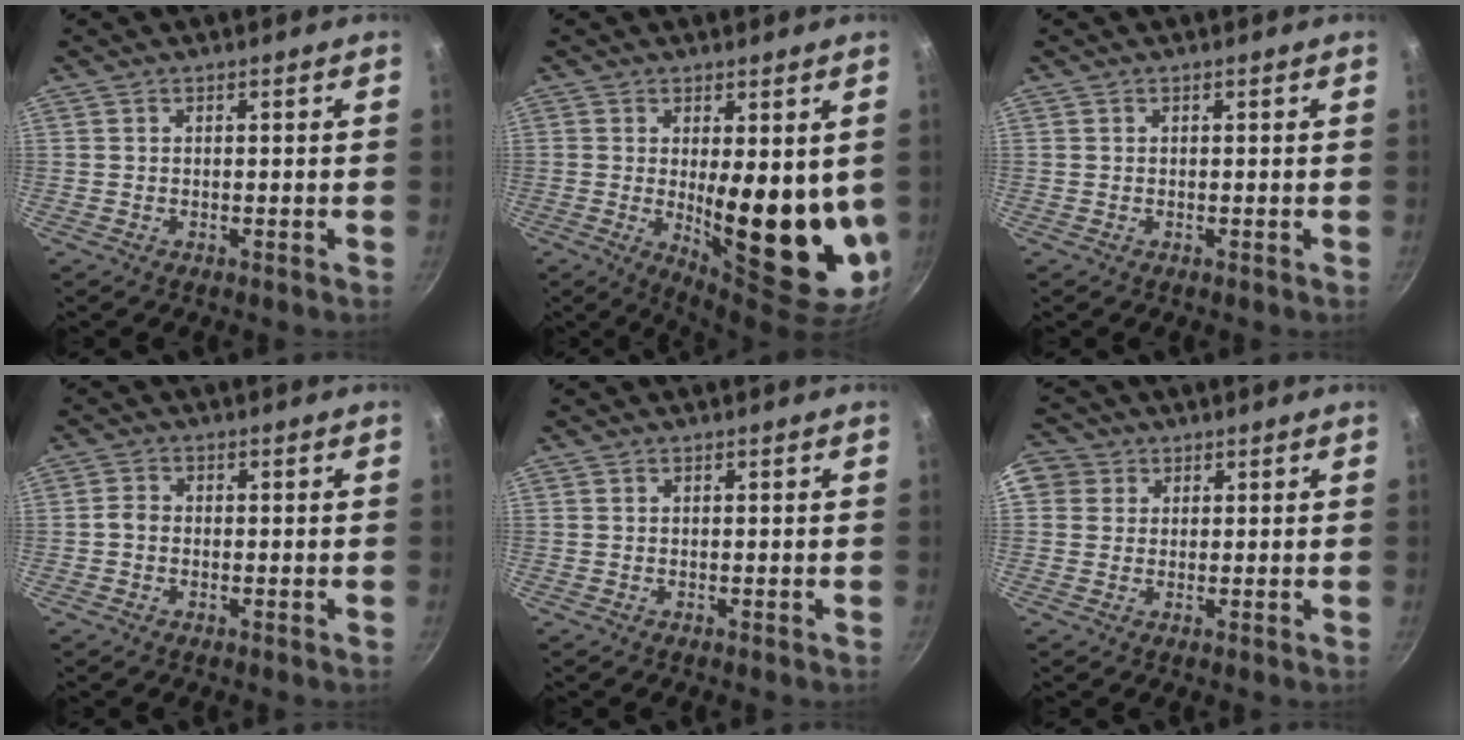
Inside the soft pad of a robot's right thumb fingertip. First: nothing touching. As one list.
[{"total": 16.0, "force": [0.4, 5.6, 15.0], "torque": [-0.181, -0.042, 0.021]}, {"total": 0.0}, {"total": 2.2, "force": [-0.4, 1.7, 1.2], "torque": [-0.026, 0.012, -0.013]}, {"total": 0.0}, {"total": 6.2, "force": [1.8, 5.6, 1.8], "torque": [-0.010, 0.006, 0.020]}]